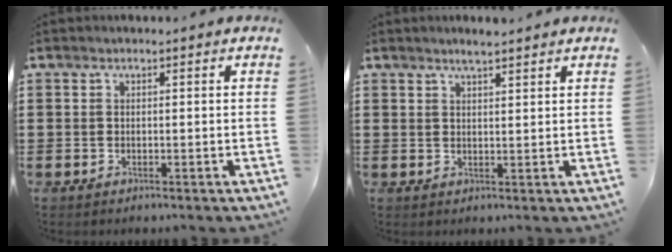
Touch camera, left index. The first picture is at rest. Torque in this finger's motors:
{"motor_torque": [0.55, -0.18, 0.08, 0.02]}